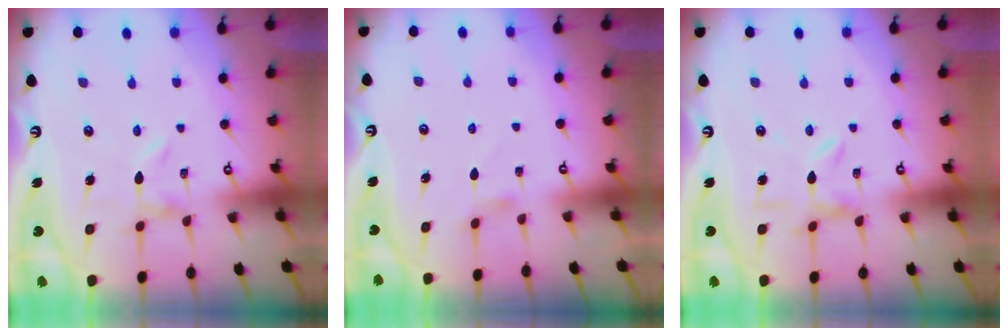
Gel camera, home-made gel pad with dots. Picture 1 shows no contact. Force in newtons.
{"total": 1.6, "press": 1.6, "slide": 0.4}
{"total": 3.1, "press": 3.1, "slide": 0.4}